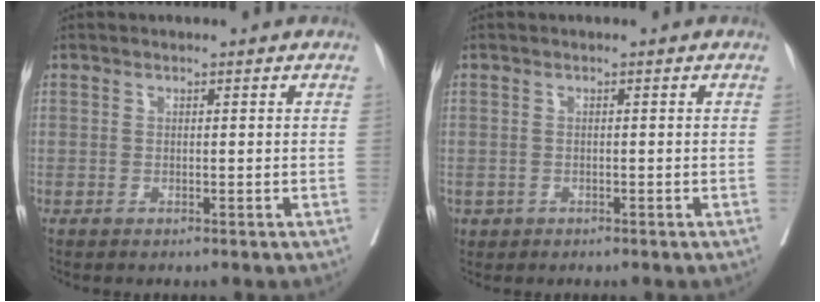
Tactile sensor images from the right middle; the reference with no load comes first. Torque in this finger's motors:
{"motor_torque": [-0.39, -0.29, 0.04, -0.01]}